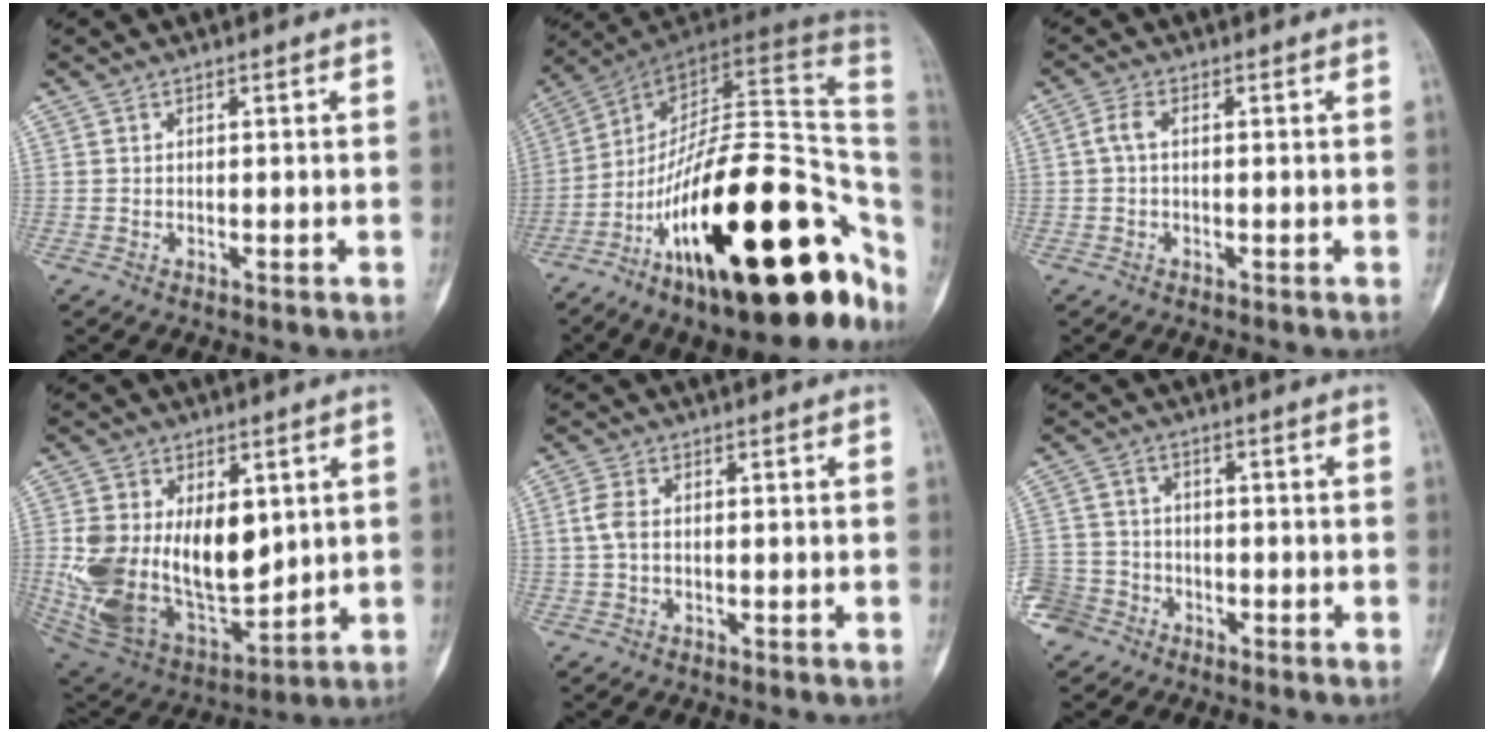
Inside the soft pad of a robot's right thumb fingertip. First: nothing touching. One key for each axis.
{"total": 34.5, "fx": -11.7, "fy": 12.9, "fz": 29.8, "tx": -0.354, "ty": 0.061, "tz": -0.183}
{"total": 2.2, "fx": 0.0, "fy": 1.0, "fz": 2.0, "tx": -0.043, "ty": 0.004, "tz": -0.006}
{"total": 23.0, "fx": 2.4, "fy": 14.1, "fz": 18.0, "tx": -0.332, "ty": -0.032, "tz": 0.075}
{"total": 3.4, "fx": 0.2, "fy": 2.1, "fz": 2.7, "tx": -0.067, "ty": 0.007, "tz": 0.000}
{"total": 7.7, "fx": -4.5, "fy": 6.1, "fz": 1.0, "tx": -0.019, "ty": 0.030, "tz": -0.088}